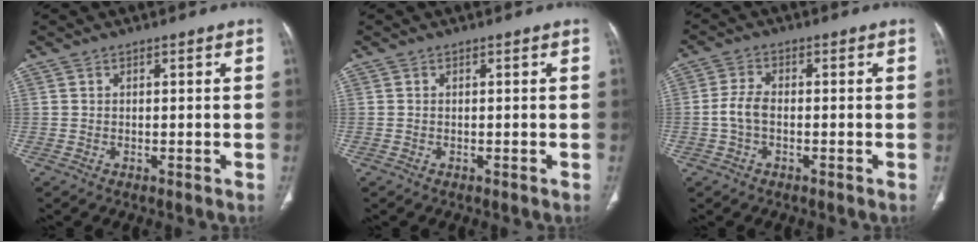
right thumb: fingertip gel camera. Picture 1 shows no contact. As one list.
[{"total": 0.0}, {"total": 4.2, "force": [-0.8, 2.4, 3.4], "torque": [-0.078, 0.012, -0.019]}]